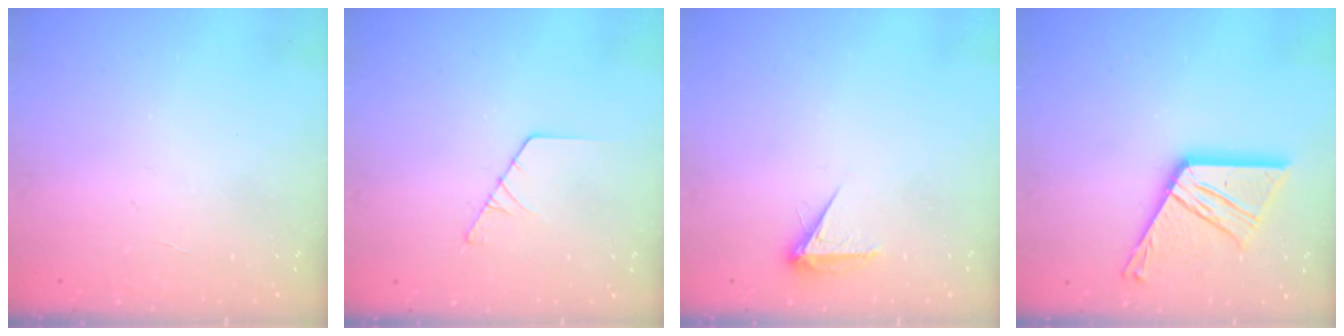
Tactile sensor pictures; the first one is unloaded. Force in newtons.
{"total": 2.6, "press": 2.6, "slide": 0.3}
{"total": 4.3, "press": 4.3, "slide": 0.6}
{"total": 17.0, "press": 16.9, "slide": 1.7}